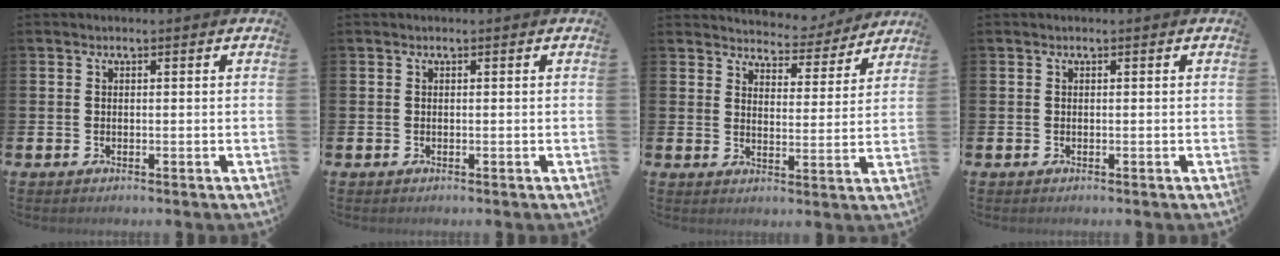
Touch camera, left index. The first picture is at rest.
{"total": 0.0}
{"total": 5.3, "force": [5.1, 1.2, -0.1], "torque": [-0.004, -0.042, 0.086]}
{"total": 0.0}